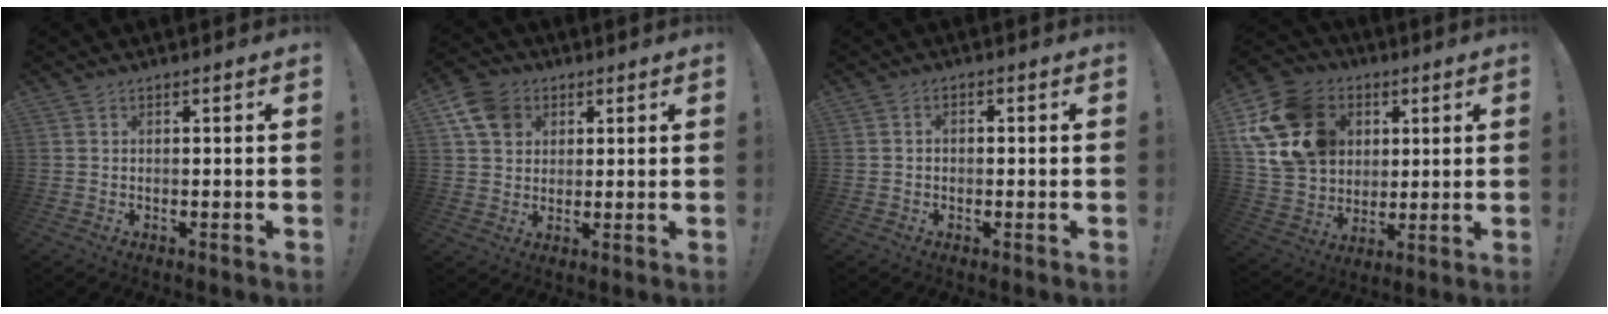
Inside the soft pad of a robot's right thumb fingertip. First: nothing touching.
{"total": 11.3, "force": [4.4, 9.2, 4.8], "torque": [-0.079, -0.015, 0.090]}
{"total": 1.6, "force": [-1.0, 1.0, 0.7], "torque": [-0.012, 0.009, -0.018]}
{"total": 20.2, "force": [6.8, 16.3, 9.7], "torque": [-0.164, -0.019, 0.151]}